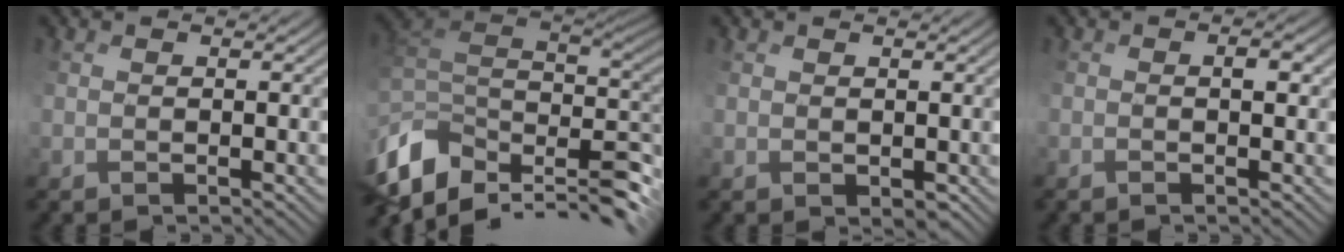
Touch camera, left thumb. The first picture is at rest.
{"total": 12.0, "force": [-1.3, 8.1, 8.7], "torque": [-0.215, -0.015, 0.007]}
{"total": 2.4, "force": [-0.2, 1.8, 1.6], "torque": [-0.039, -0.008, 0.006]}
{"total": 2.0, "force": [0.2, 0.7, 1.8], "torque": [-0.030, 0.007, -0.002]}